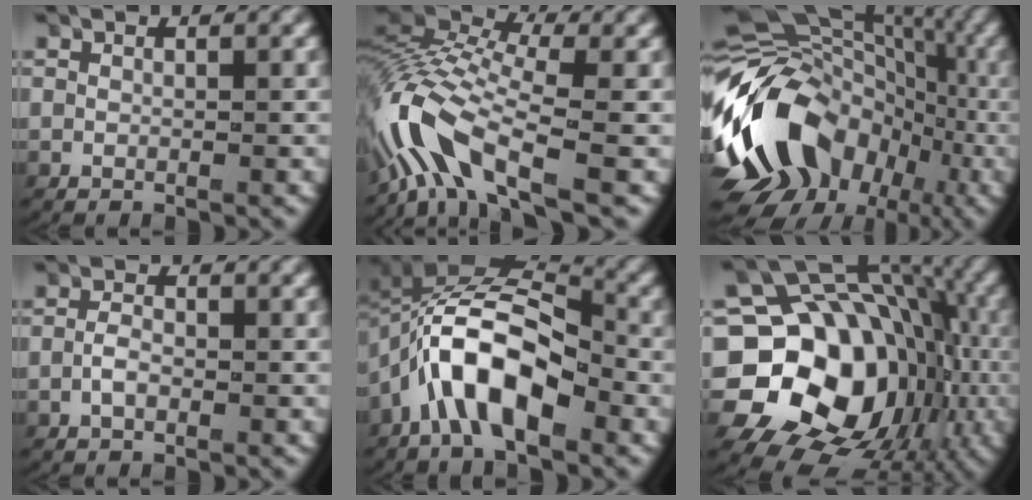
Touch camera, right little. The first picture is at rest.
{"total": 7.0, "force": [-1.6, 3.8, 5.7], "torque": [-0.144, -0.016, -0.026]}
{"total": 20.4, "force": [-2.6, 15.8, 12.6], "torque": [-0.229, -0.036, -0.036]}
{"total": 1.5, "force": [-0.9, 0.7, 0.9], "torque": [-0.024, -0.003, -0.016]}
{"total": 9.0, "force": [-0.9, 5.6, 7.0], "torque": [-0.138, 0.002, -0.023]}
{"total": 22.2, "force": [-2.7, 17.1, 13.8], "torque": [-0.229, -0.071, -0.026]}